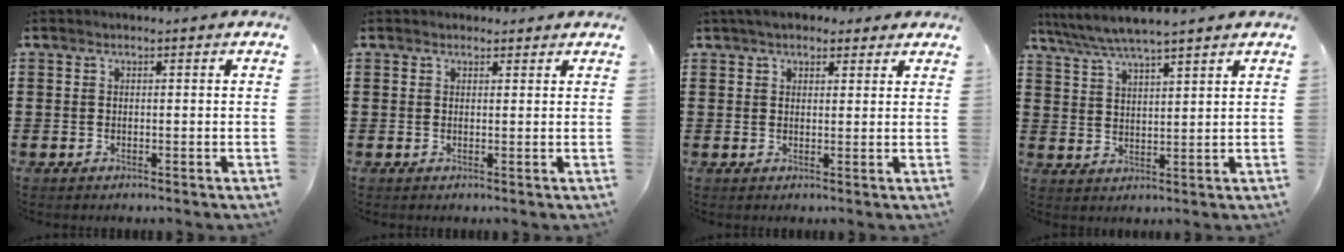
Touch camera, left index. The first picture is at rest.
{"total": 1.1, "force": [1.0, 0.6, 0.1], "torque": [-0.005, 0.005, 0.019]}
{"total": 3.6, "force": [2.9, 1.7, 1.3], "torque": [-0.035, 0.003, 0.054]}
{"total": 5.0, "force": [4.5, 0.2, 2.1], "torque": [-0.055, -0.016, 0.079]}